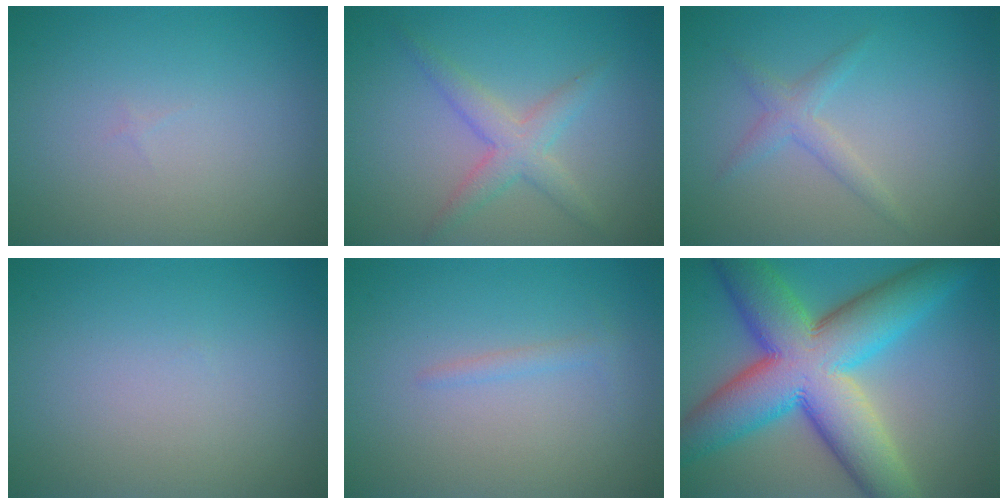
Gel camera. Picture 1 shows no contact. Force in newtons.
{"total": 2.9, "press": 2.9, "slide": 0.1}
{"total": 1.7, "press": 1.7, "slide": 0.0}
{"total": 0.0}
{"total": 0.9, "press": 0.9, "slide": 0.1}
{"total": 14.3, "press": 14.3, "slide": 0.3}